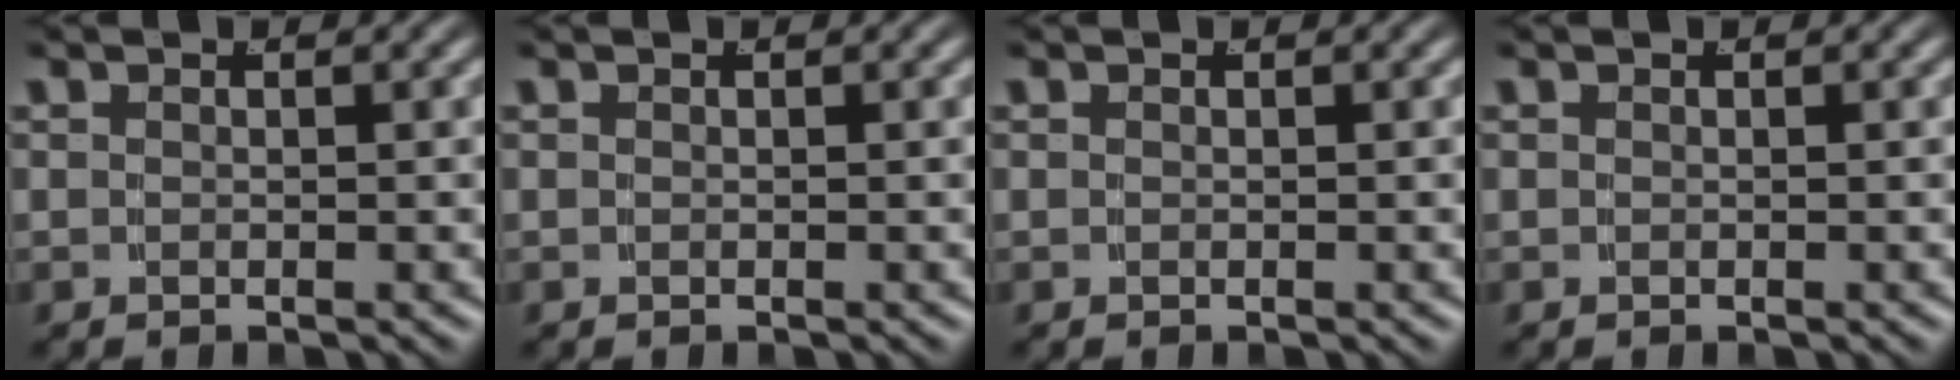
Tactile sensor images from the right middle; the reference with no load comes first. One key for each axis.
{"total": 0.0}
{"total": 0.0}
{"total": 0.0}